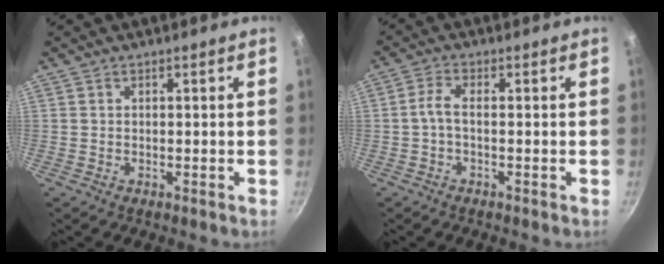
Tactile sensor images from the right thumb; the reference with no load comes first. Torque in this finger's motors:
{"motor_torque": [-0.22, -0.35, 0.27, -0.11, 0.05]}